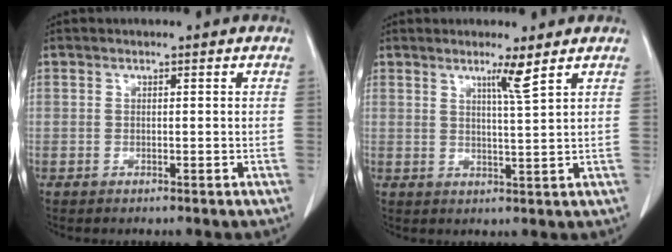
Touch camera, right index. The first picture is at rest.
{"total": 3.4, "force": [2.1, -1.0, 2.4], "torque": [-0.043, -0.011, 0.040]}